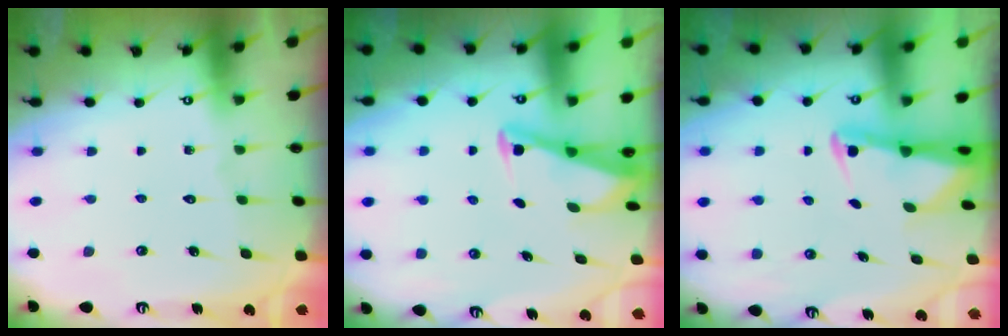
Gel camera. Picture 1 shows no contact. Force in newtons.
{"total": 2.7, "press": 2.7, "slide": 0.4}
{"total": 2.4, "press": 2.3, "slide": 0.6}